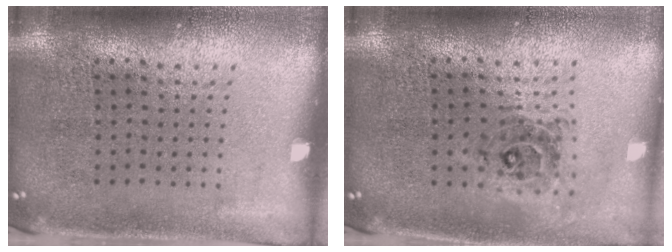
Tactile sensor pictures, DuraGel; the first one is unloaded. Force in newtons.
{"total": 0.7, "press": 0.7, "slide": 0.2}